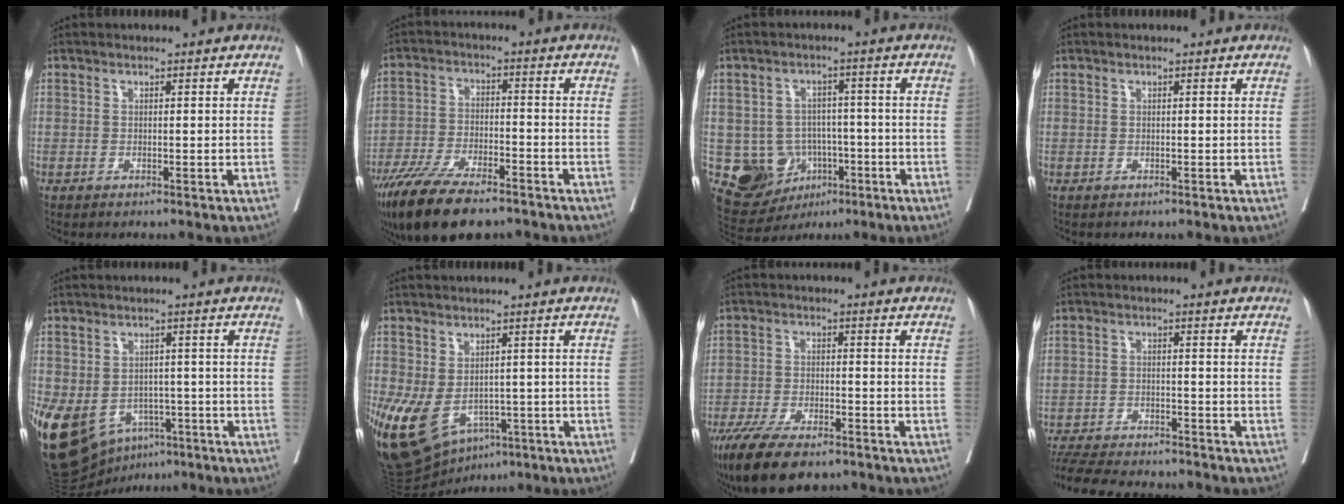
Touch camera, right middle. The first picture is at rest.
{"total": 14.2, "force": [-10.8, 4.0, 8.3], "torque": [-0.156, -0.031, -0.185]}
{"total": 9.0, "force": [-2.8, 8.0, 3.0], "torque": [-0.052, 0.019, -0.030]}
{"total": 0.0}
{"total": 14.4, "force": [-6.7, 10.2, 7.7], "torque": [-0.175, 0.003, -0.092]}
{"total": 14.3, "force": [-6.2, 9.3, 8.9], "torque": [-0.193, -0.014, -0.083]}
{"total": 11.6, "force": [-8.7, 3.6, 6.8], "torque": [-0.120, -0.022, -0.143]}
{"total": 12.8, "force": [-11.8, 2.1, 4.6], "torque": [-0.090, -0.010, -0.174]}